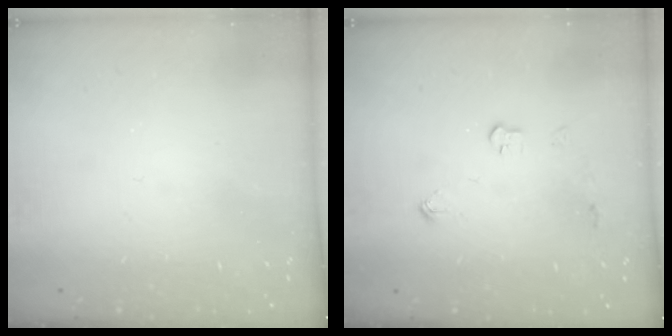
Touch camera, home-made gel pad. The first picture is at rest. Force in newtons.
{"total": 3.9, "press": 3.9, "slide": 0.4}